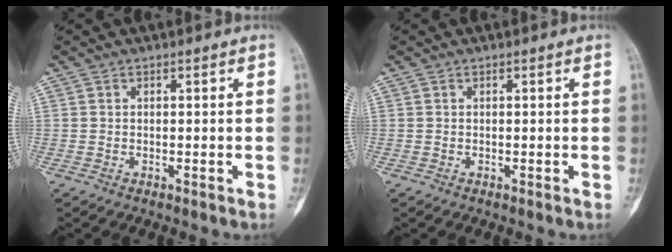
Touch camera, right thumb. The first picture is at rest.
{"total": 0.0}